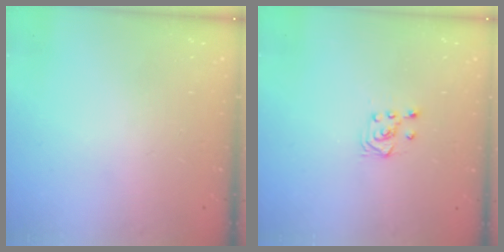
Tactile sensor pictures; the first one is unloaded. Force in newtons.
{"total": 3.9, "press": 3.8, "slide": 0.7}